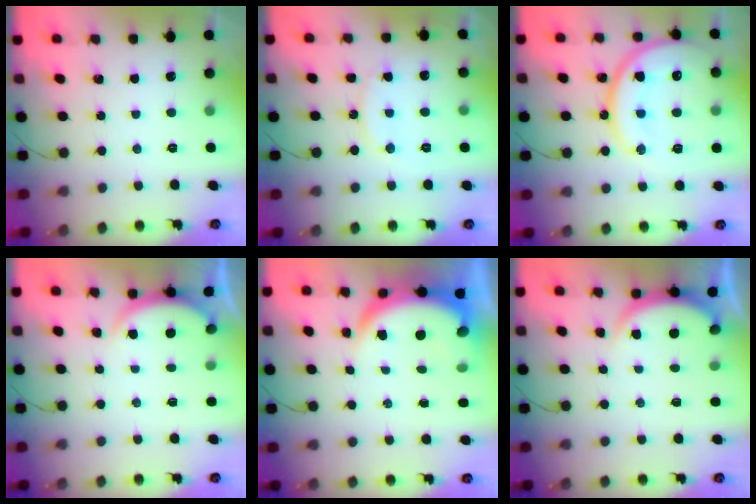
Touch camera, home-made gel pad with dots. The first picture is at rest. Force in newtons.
{"total": 10.9, "press": 10.9, "slide": 0.9}
{"total": 20.5, "press": 20.5, "slide": 1.8}
{"total": 2.2, "press": 2.2, "slide": 0.6}
{"total": 6.9, "press": 6.9, "slide": 0.7}
{"total": 2.9, "press": 2.8, "slide": 0.5}